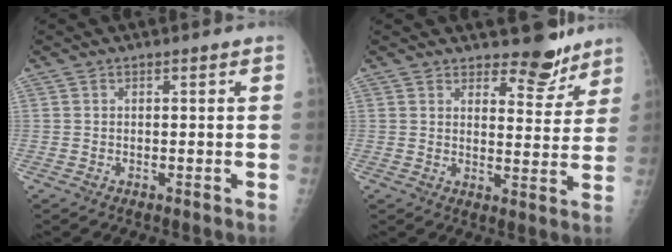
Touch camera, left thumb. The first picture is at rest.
{"total": 7.4, "force": [6.3, 3.2, 2.3], "torque": [0.000, -0.051, 0.086]}